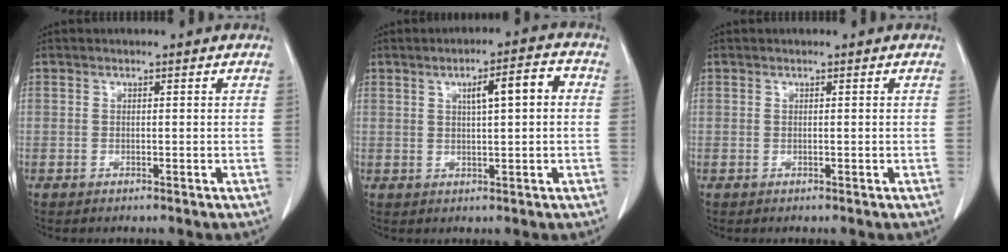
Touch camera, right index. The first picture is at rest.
{"total": 6.6, "force": [1.4, 1.5, 6.2], "torque": [-0.098, 0.018, 0.025]}
{"total": 0.0}